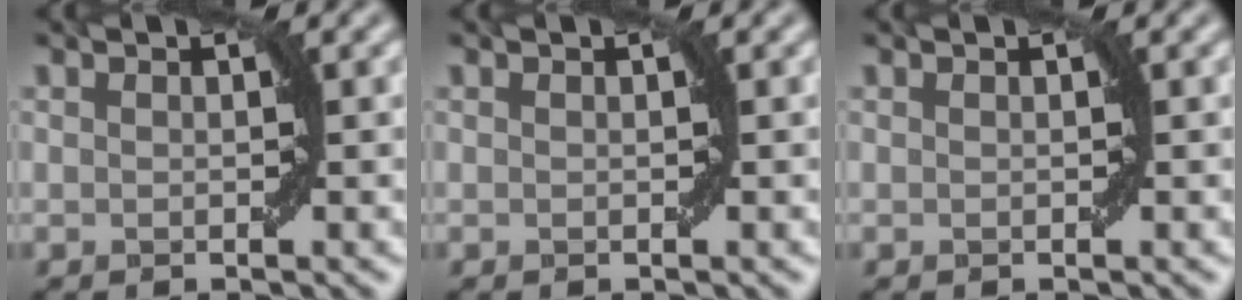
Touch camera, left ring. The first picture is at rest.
{"total": 0.0}
{"total": 0.0}